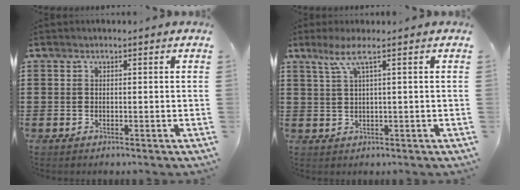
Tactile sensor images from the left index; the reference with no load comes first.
{"total": 3.7, "force": [1.5, -0.1, 3.4], "torque": [-0.077, -0.003, 0.022]}